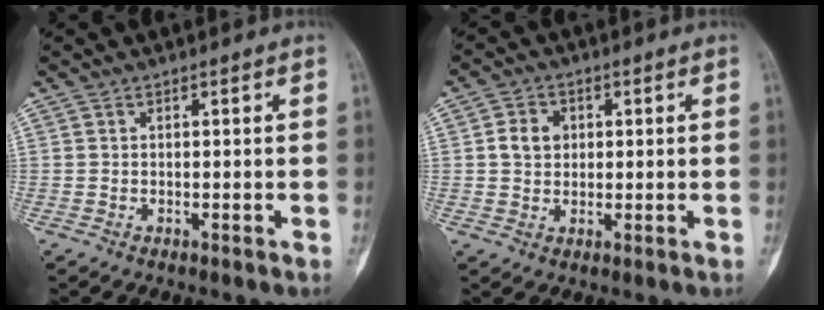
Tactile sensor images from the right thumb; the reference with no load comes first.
{"total": 4.7, "force": [0.8, 3.9, 2.5], "torque": [-0.028, 0.002, 0.012]}